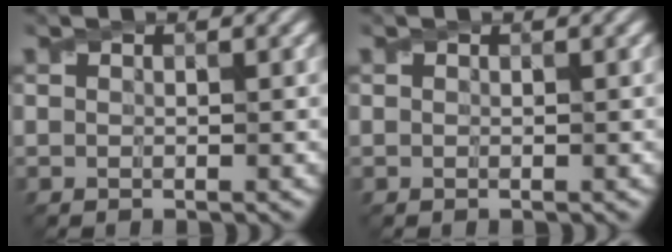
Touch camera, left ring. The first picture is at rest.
{"total": 0.0}